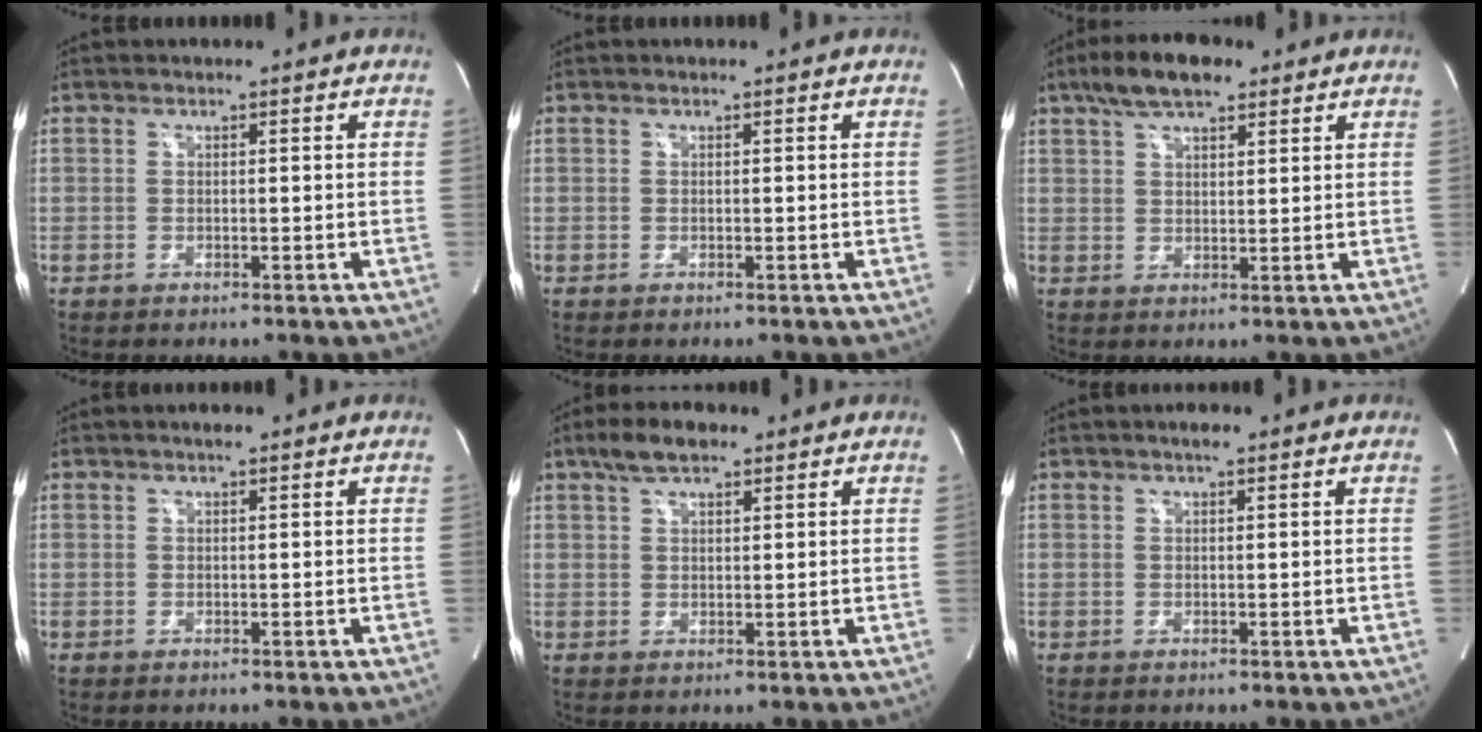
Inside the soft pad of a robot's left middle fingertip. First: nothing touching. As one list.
[{"total": 0.0}, {"total": 8.0, "force": [5.5, 2.8, 5.0], "torque": [-0.098, 0.018, 0.097]}, {"total": 0.7, "force": [0.6, 0.0, 0.5], "torque": [-0.014, 0.001, 0.010]}, {"total": 5.0, "force": [3.5, 1.8, 3.1], "torque": [-0.067, 0.015, 0.064]}, {"total": 1.3, "force": [0.9, 0.1, 0.9], "torque": [-0.022, 0.003, 0.016]}]